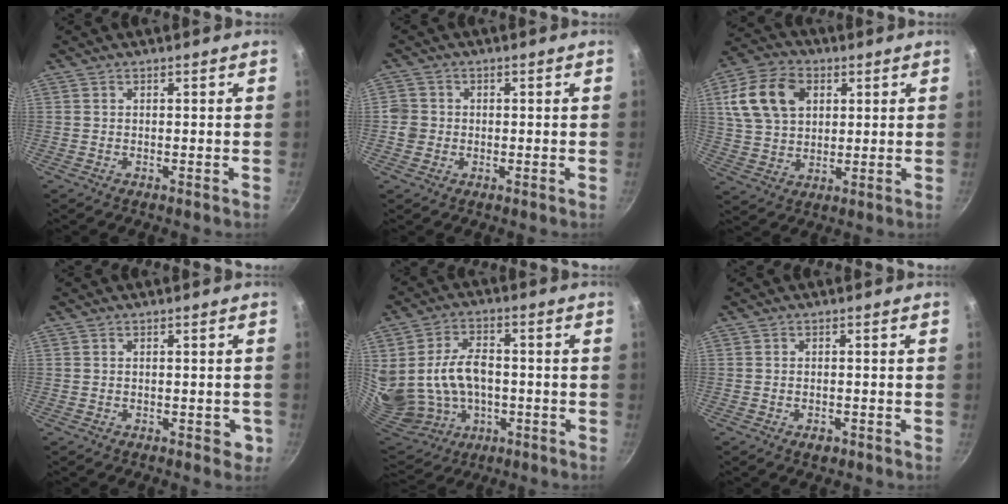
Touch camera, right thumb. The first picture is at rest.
{"total": 3.3, "force": [-0.5, 3.1, 1.0], "torque": [-0.001, 0.012, -0.013]}
{"total": 14.0, "force": [4.3, 10.0, 8.8], "torque": [-0.149, 0.005, 0.076]}
{"total": 2.6, "force": [-0.8, 1.4, 2.0], "torque": [-0.011, 0.004, -0.011]}
{"total": 17.5, "force": [-1.0, 12.6, 12.1], "torque": [-0.224, 0.007, 0.004]}
{"total": 2.0, "force": [-1.1, 1.2, 1.2], "torque": [-0.023, 0.005, -0.013]}